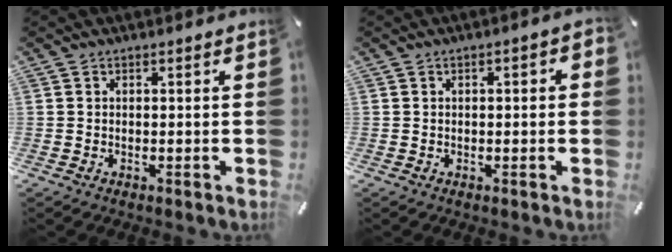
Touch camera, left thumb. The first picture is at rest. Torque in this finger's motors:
{"motor_torque": [0.07, 0.01, 0.10, 0.11, -0.08]}